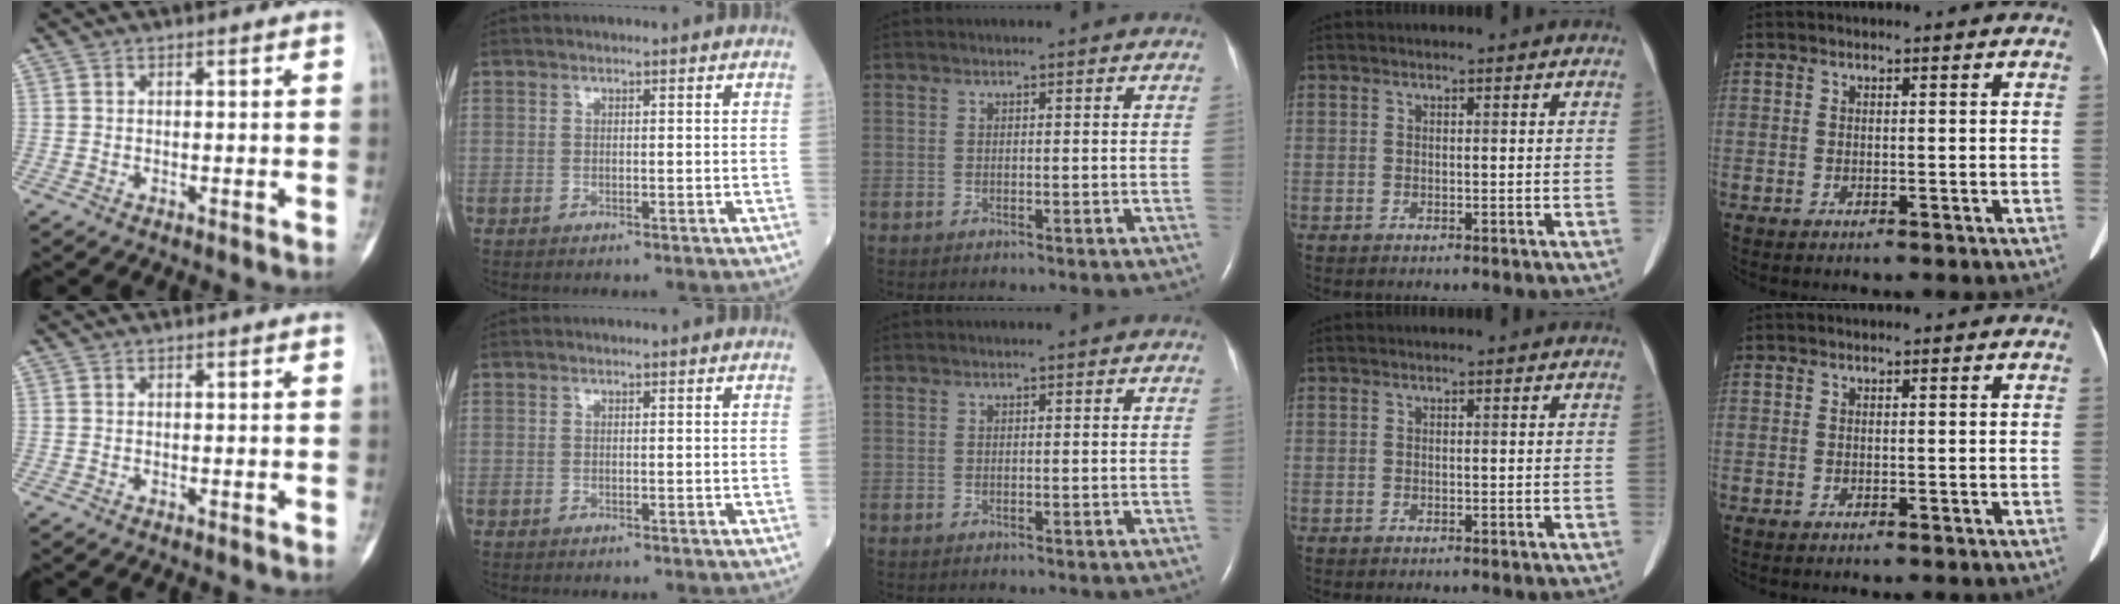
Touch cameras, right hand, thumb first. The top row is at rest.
{}